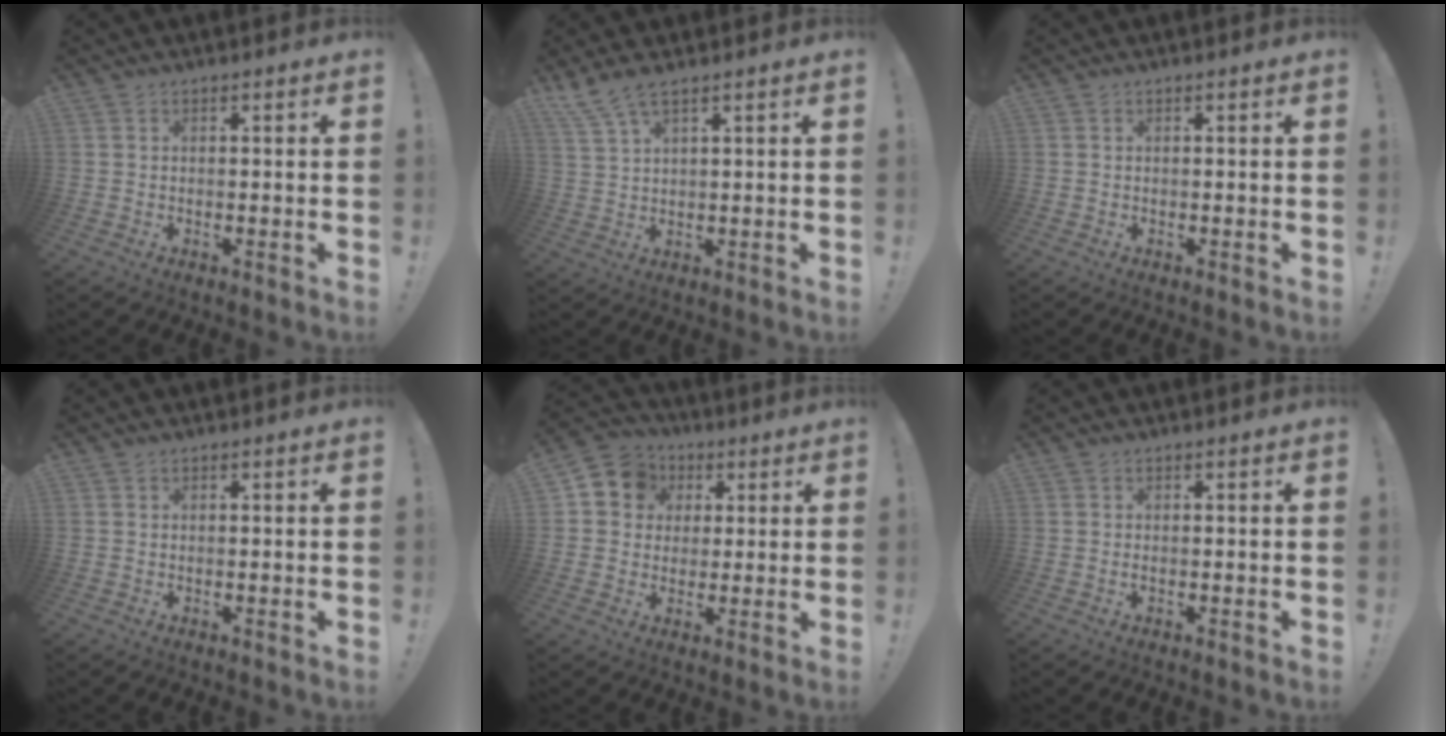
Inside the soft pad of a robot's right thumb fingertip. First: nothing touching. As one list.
[{"total": 5.1, "force": [4.0, 0.4, 3.1], "torque": [-0.075, -0.015, 0.076]}, {"total": 0.0}, {"total": 0.0}, {"total": 9.0, "force": [2.1, 8.2, 3.0], "torque": [-0.039, 0.001, 0.043]}, {"total": 0.5, "force": [-0.1, 0.1, 0.5], "torque": [-0.005, -0.003, -0.004]}]